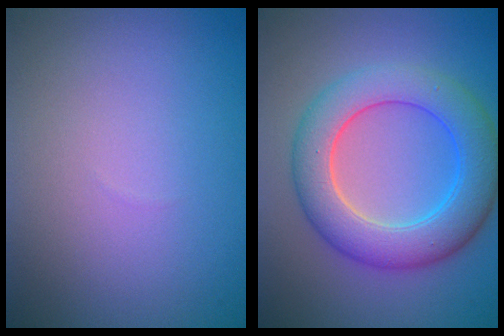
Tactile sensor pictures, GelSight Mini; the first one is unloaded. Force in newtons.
{"total": 7.3, "press": 7.3, "slide": 0.5}